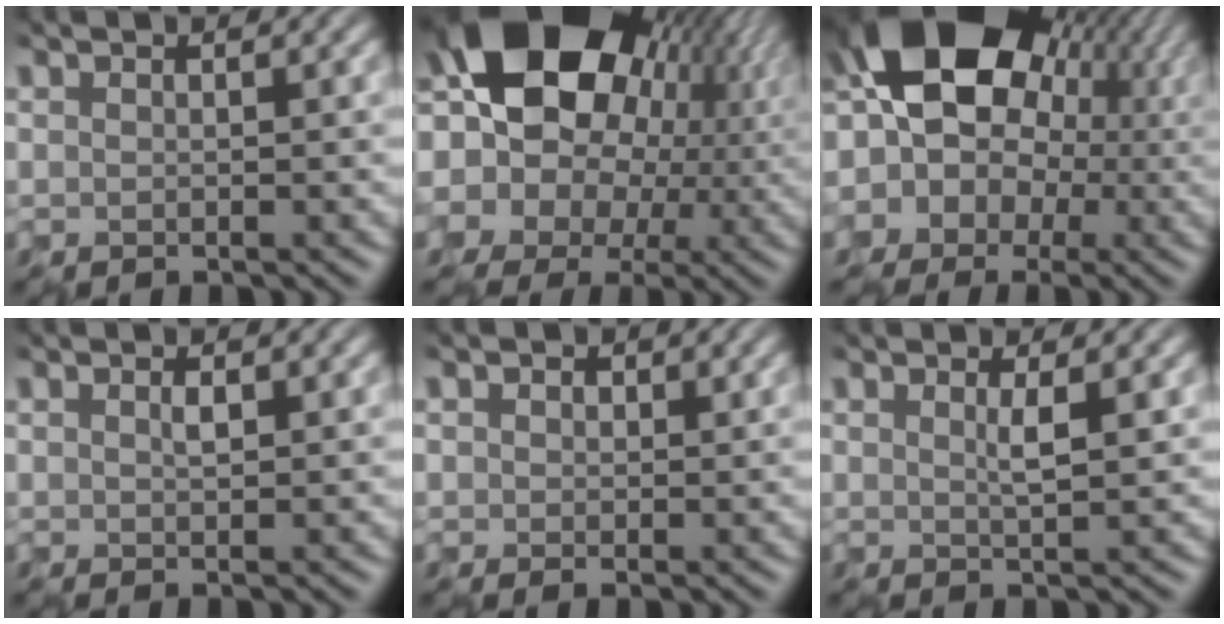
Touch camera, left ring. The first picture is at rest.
{"total": 22.7, "force": [6.9, 16.6, 13.8], "torque": [-0.219, 0.049, 0.075]}
{"total": 18.4, "force": [4.7, 14.7, 10.1], "torque": [-0.178, 0.058, 0.029]}
{"total": 0.6, "force": [-0.1, 0.0, 0.6], "torque": [-0.012, -0.001, 0.001]}
{"total": 1.4, "force": [0.4, 1.2, 0.8], "torque": [-0.016, 0.001, -0.001]}
{"total": 1.1, "force": [0.1, -0.4, 1.1], "torque": [-0.018, -0.006, 0.001]}